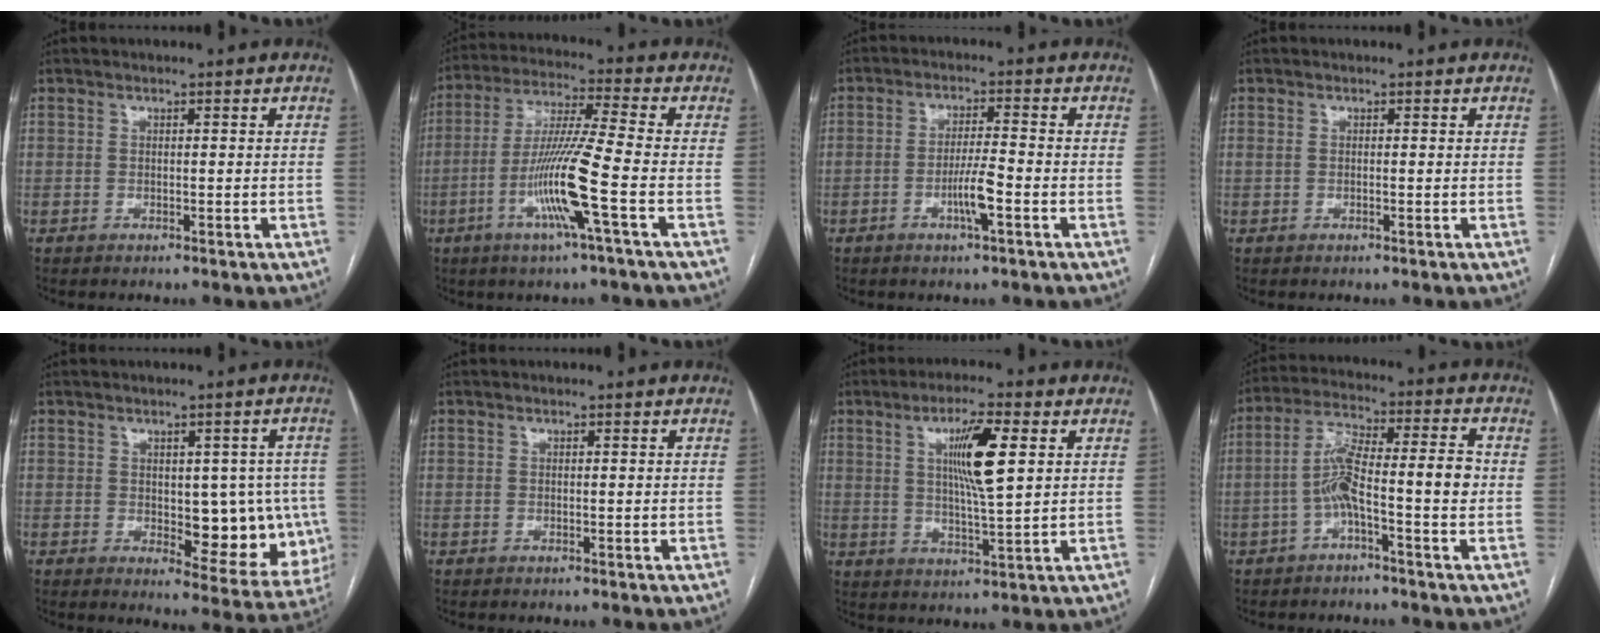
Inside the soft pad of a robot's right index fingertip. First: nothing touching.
{"total": 12.3, "force": [-4.1, -1.1, 11.5], "torque": [-0.227, -0.008, -0.083]}
{"total": 5.0, "force": [-1.9, 0.1, 4.6], "torque": [-0.086, -0.003, -0.034]}
{"total": 0.5, "force": [0.1, 0.2, 0.5], "torque": [-0.012, 0.005, 0.005]}
{"total": 11.8, "force": [-0.7, 5.8, 10.2], "torque": [-0.101, 0.008, 0.009]}
{"total": 0.0}
{"total": 9.1, "force": [2.7, 0.7, 8.7], "torque": [-0.154, -0.001, 0.046]}
{"total": 9.1, "force": [-1.9, 0.9, 8.8], "torque": [-0.156, 0.040, -0.035]}